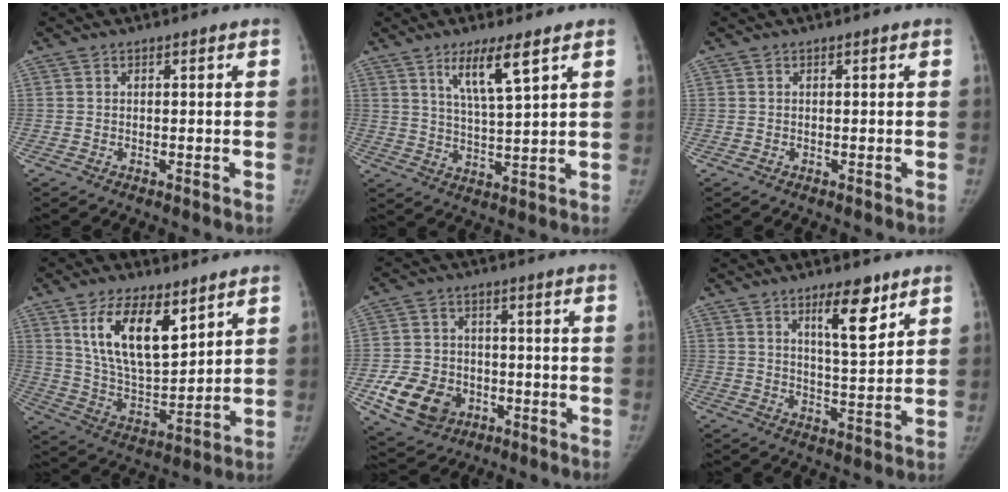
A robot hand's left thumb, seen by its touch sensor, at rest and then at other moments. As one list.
[{"total": 8.1, "force": [4.6, 0.9, 6.6], "torque": [-0.121, -0.033, 0.089]}, {"total": 0.0}, {"total": 15.5, "force": [7.9, 6.9, 11.4], "torque": [-0.172, -0.044, 0.157]}, {"total": 12.4, "force": [-4.7, 9.7, 6.1], "torque": [-0.097, 0.017, -0.072]}, {"total": 8.7, "force": [5.3, 2.5, 6.5], "torque": [-0.087, -0.039, 0.086]}]